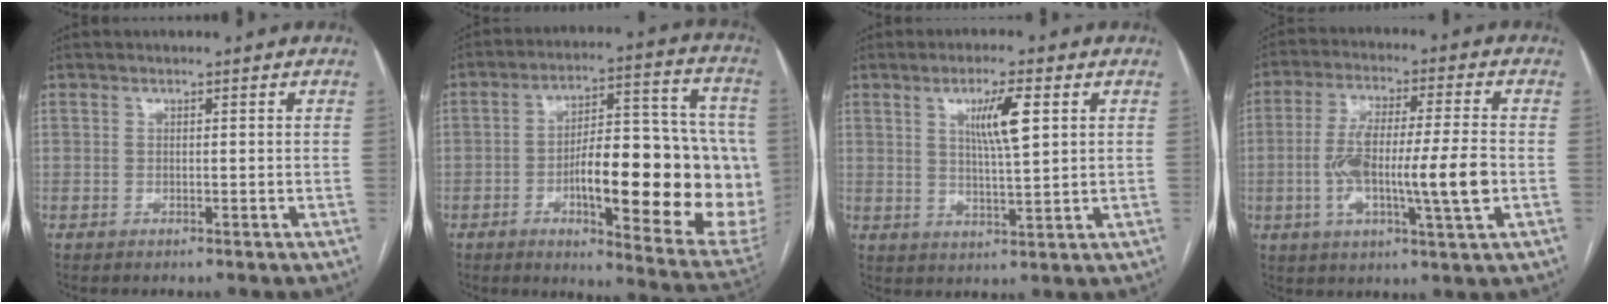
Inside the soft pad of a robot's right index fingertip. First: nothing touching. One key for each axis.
{"total": 25.1, "fx": -4.0, "fy": 6.5, "fz": 23.9, "tx": -0.268, "ty": 0.019, "tz": -0.042}
{"total": 6.7, "fx": 2.4, "fy": 0.6, "fz": 6.2, "tx": -0.110, "ty": 0.000, "tz": 0.041}
{"total": 13.2, "fx": -2.3, "fy": 1.2, "fz": 12.9, "tx": -0.238, "ty": 0.006, "tz": -0.040}